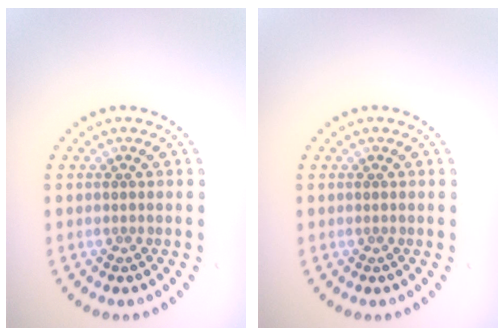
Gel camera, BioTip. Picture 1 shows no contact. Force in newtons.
{"total": 0.0}